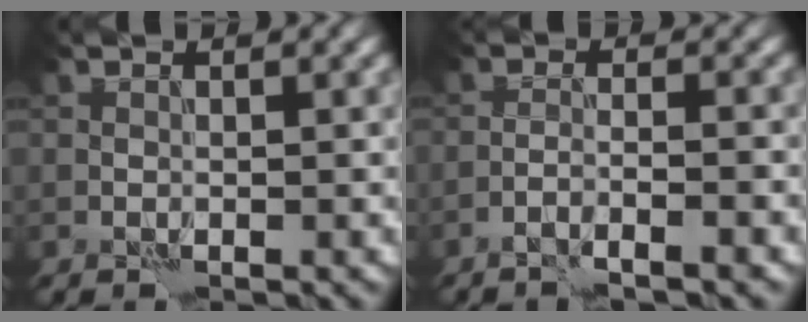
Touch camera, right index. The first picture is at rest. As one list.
[{"total": 2.2, "force": [-1.7, -0.2, 1.4], "torque": [-0.023, 0.005, -0.038]}]